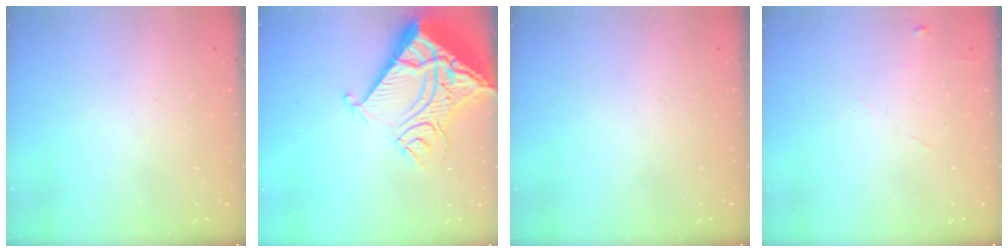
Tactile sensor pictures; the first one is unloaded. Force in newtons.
{"total": 19.5, "press": 19.4, "slide": 2.7}
{"total": 0.0}
{"total": 4.6, "press": 4.6, "slide": 0.6}